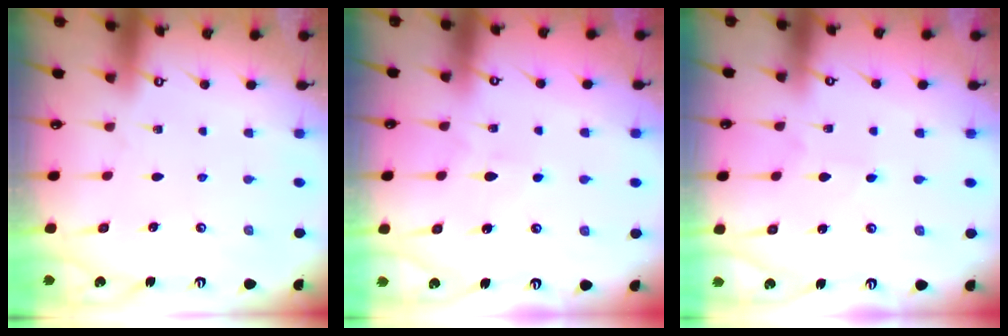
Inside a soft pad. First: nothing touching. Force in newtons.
{"total": 5.6, "press": 5.5, "slide": 0.8}
{"total": 2.6, "press": 2.6, "slide": 0.2}